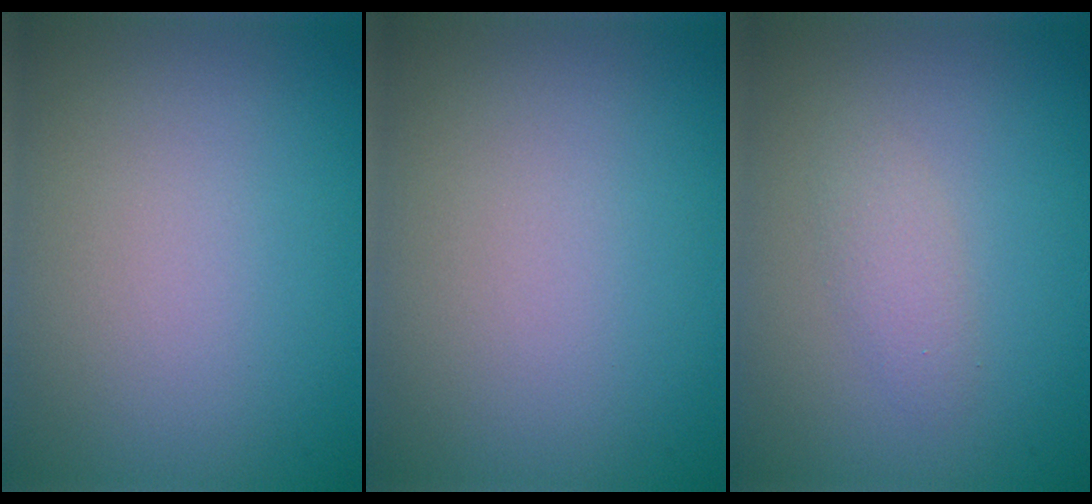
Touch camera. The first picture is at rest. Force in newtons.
{"total": 0.0}
{"total": 1.4, "press": 1.4, "slide": 0.1}